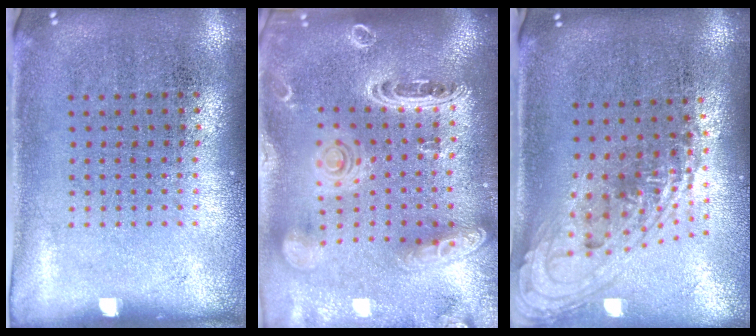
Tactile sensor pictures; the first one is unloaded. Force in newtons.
{"total": 3.1, "press": 2.5, "slide": 1.8}
{"total": 1.8, "press": 1.3, "slide": 1.2}